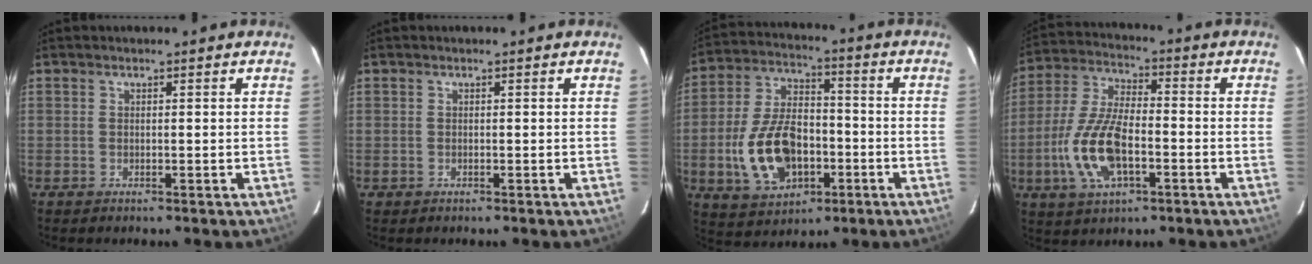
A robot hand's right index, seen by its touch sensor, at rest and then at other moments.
{"total": 0.8, "force": [-0.4, 0.7, -0.1], "torque": [0.002, 0.000, -0.006]}
{"total": 16.1, "force": [-4.6, 9.9, 11.8], "torque": [-0.249, 0.008, -0.064]}
{"total": 14.2, "force": [-4.4, 6.2, 11.9], "torque": [-0.260, -0.001, -0.082]}